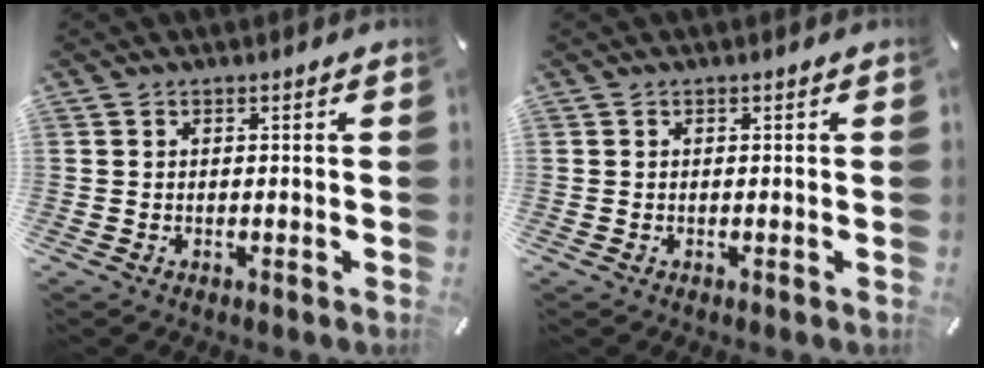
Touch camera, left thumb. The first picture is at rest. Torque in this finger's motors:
{"motor_torque": [0.00, 0.00, -0.03, 0.03, 0.00]}